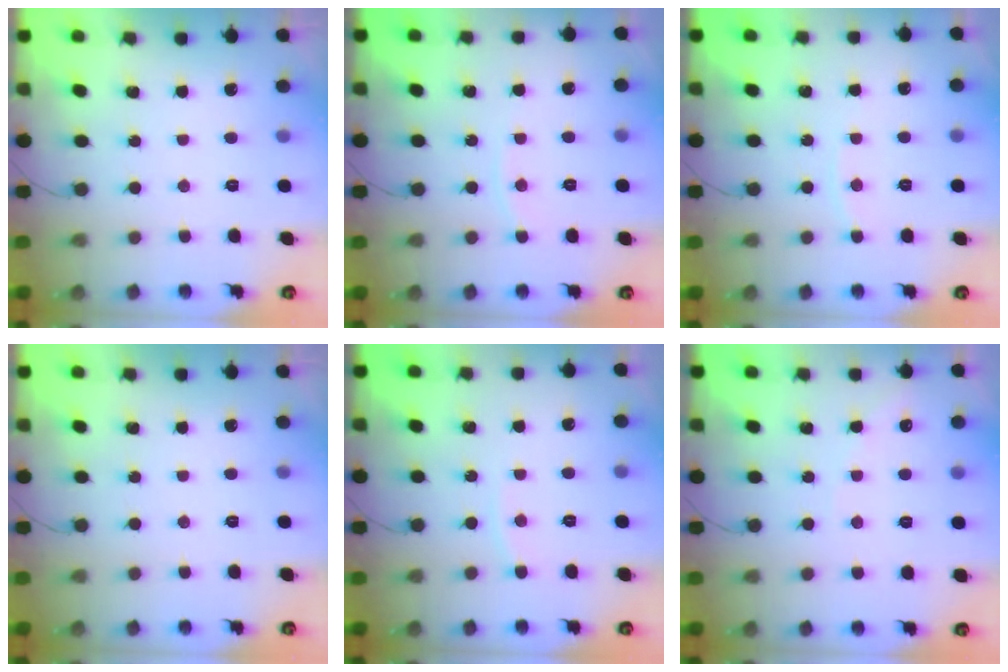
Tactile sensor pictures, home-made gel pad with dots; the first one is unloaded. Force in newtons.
{"total": 3.3, "press": 3.2, "slide": 0.6}
{"total": 2.7, "press": 2.7, "slide": 0.4}
{"total": 0.0}
{"total": 3.6, "press": 3.5, "slide": 0.5}
{"total": 4.1, "press": 4.1, "slide": 0.6}